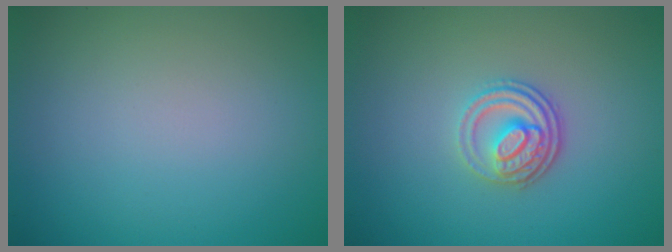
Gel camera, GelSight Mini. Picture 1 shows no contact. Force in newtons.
{"total": 3.3, "press": 2.7, "slide": 2.0}